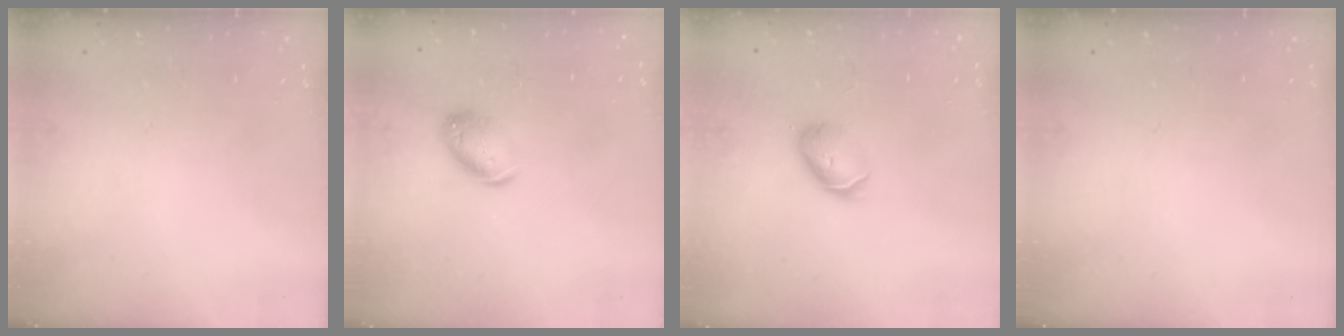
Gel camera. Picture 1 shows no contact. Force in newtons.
{"total": 9.7, "press": 9.6, "slide": 1.4}
{"total": 6.1, "press": 6.1, "slide": 0.3}
{"total": 0.0}